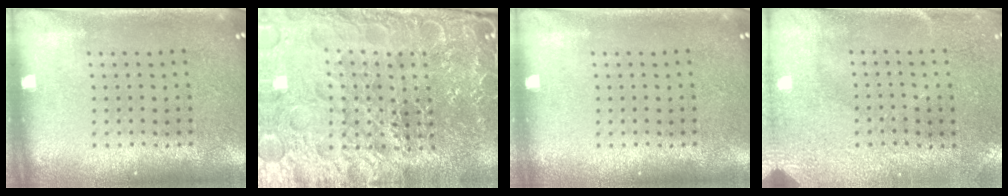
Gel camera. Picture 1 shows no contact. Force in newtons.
{"total": 5.4, "press": 5.0, "slide": 1.9}
{"total": 0.0}
{"total": 3.0, "press": 2.4, "slide": 1.8}